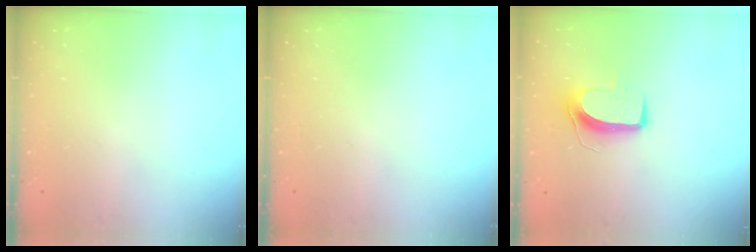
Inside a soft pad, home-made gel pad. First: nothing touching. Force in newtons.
{"total": 0.0}
{"total": 8.8, "press": 8.8, "slide": 0.2}